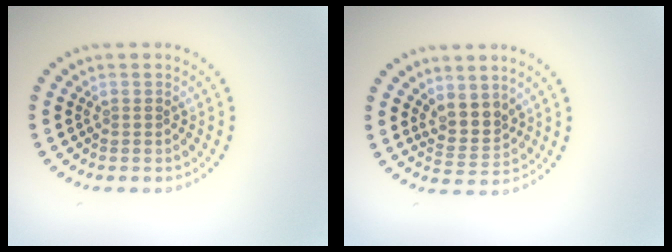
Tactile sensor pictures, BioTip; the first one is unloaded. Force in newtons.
{"total": 2.7, "press": 2.2, "slide": 1.5}